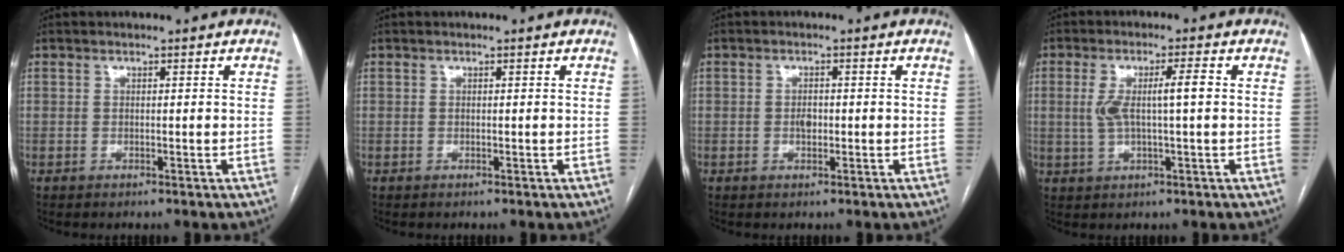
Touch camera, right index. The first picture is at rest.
{"total": 0.0}
{"total": 1.5, "force": [-0.2, 0.9, 1.2], "torque": [-0.018, 0.004, 0.000]}
{"total": 5.8, "force": [0.6, 0.7, 5.7], "torque": [-0.111, 0.017, 0.016]}